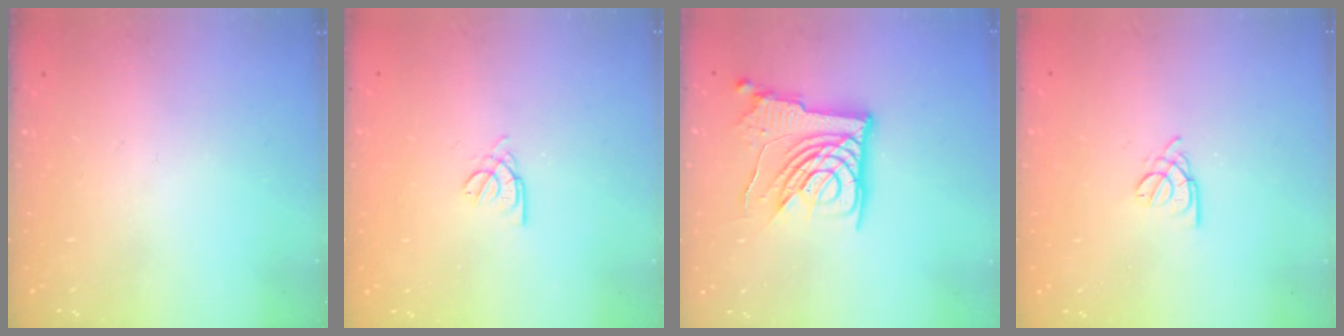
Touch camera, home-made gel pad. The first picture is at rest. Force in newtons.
{"total": 2.2, "press": 2.1, "slide": 0.6}
{"total": 14.6, "press": 14.5, "slide": 1.5}
{"total": 2.6, "press": 2.6, "slide": 0.6}